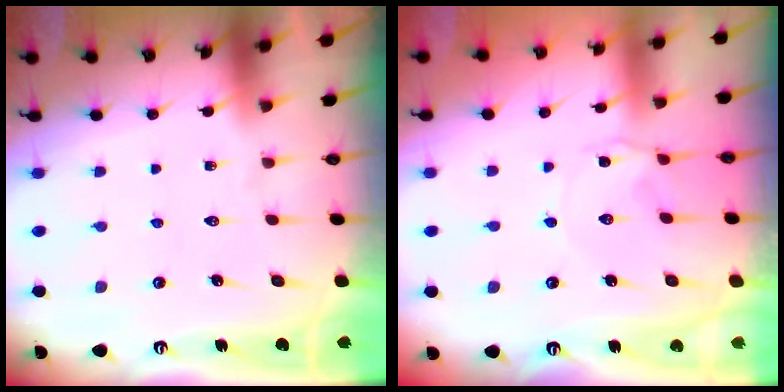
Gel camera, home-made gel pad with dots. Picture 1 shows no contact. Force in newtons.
{"total": 2.7, "press": 2.6, "slide": 0.4}